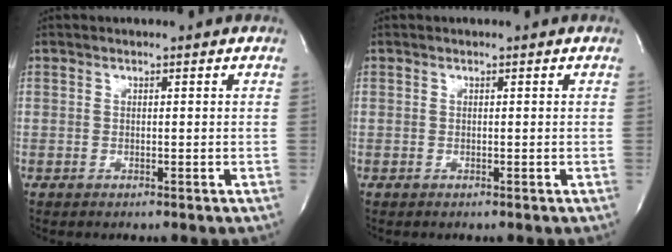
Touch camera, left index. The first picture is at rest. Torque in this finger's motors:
{"motor_torque": [0.00, 0.00, 0.00, 0.00]}